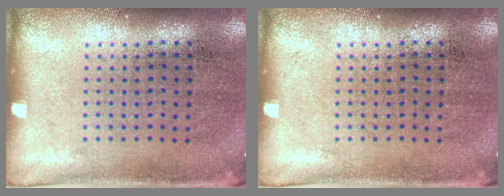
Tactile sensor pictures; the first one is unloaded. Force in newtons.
{"total": 0.0}